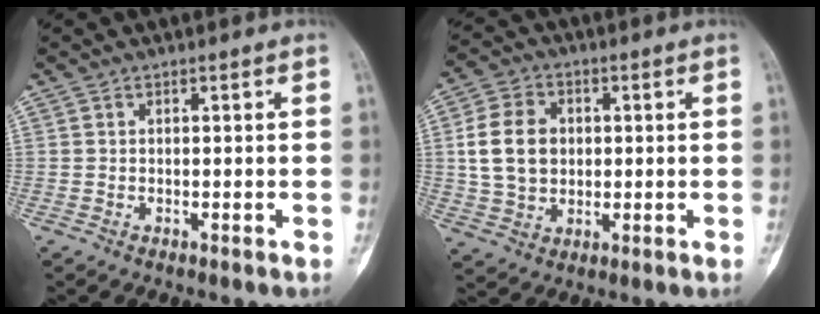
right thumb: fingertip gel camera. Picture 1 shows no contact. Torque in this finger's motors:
{"motor_torque": [0.71, 0.58, 0.46, -0.15, 0.20]}